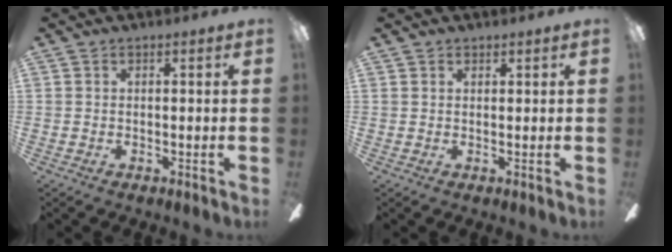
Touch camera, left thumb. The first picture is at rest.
{"total": 1.0, "force": [0.9, 0.4, 0.0], "torque": [0.000, -0.001, 0.017]}